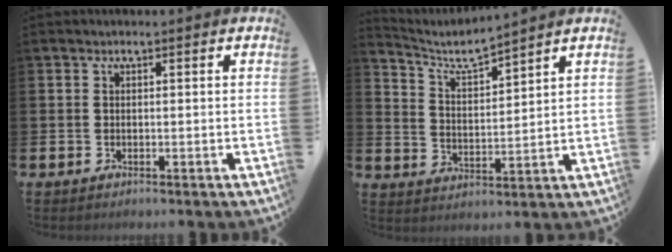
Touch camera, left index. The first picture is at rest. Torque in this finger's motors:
{"motor_torque": [-0.06, -0.04, -0.01, 0.00]}